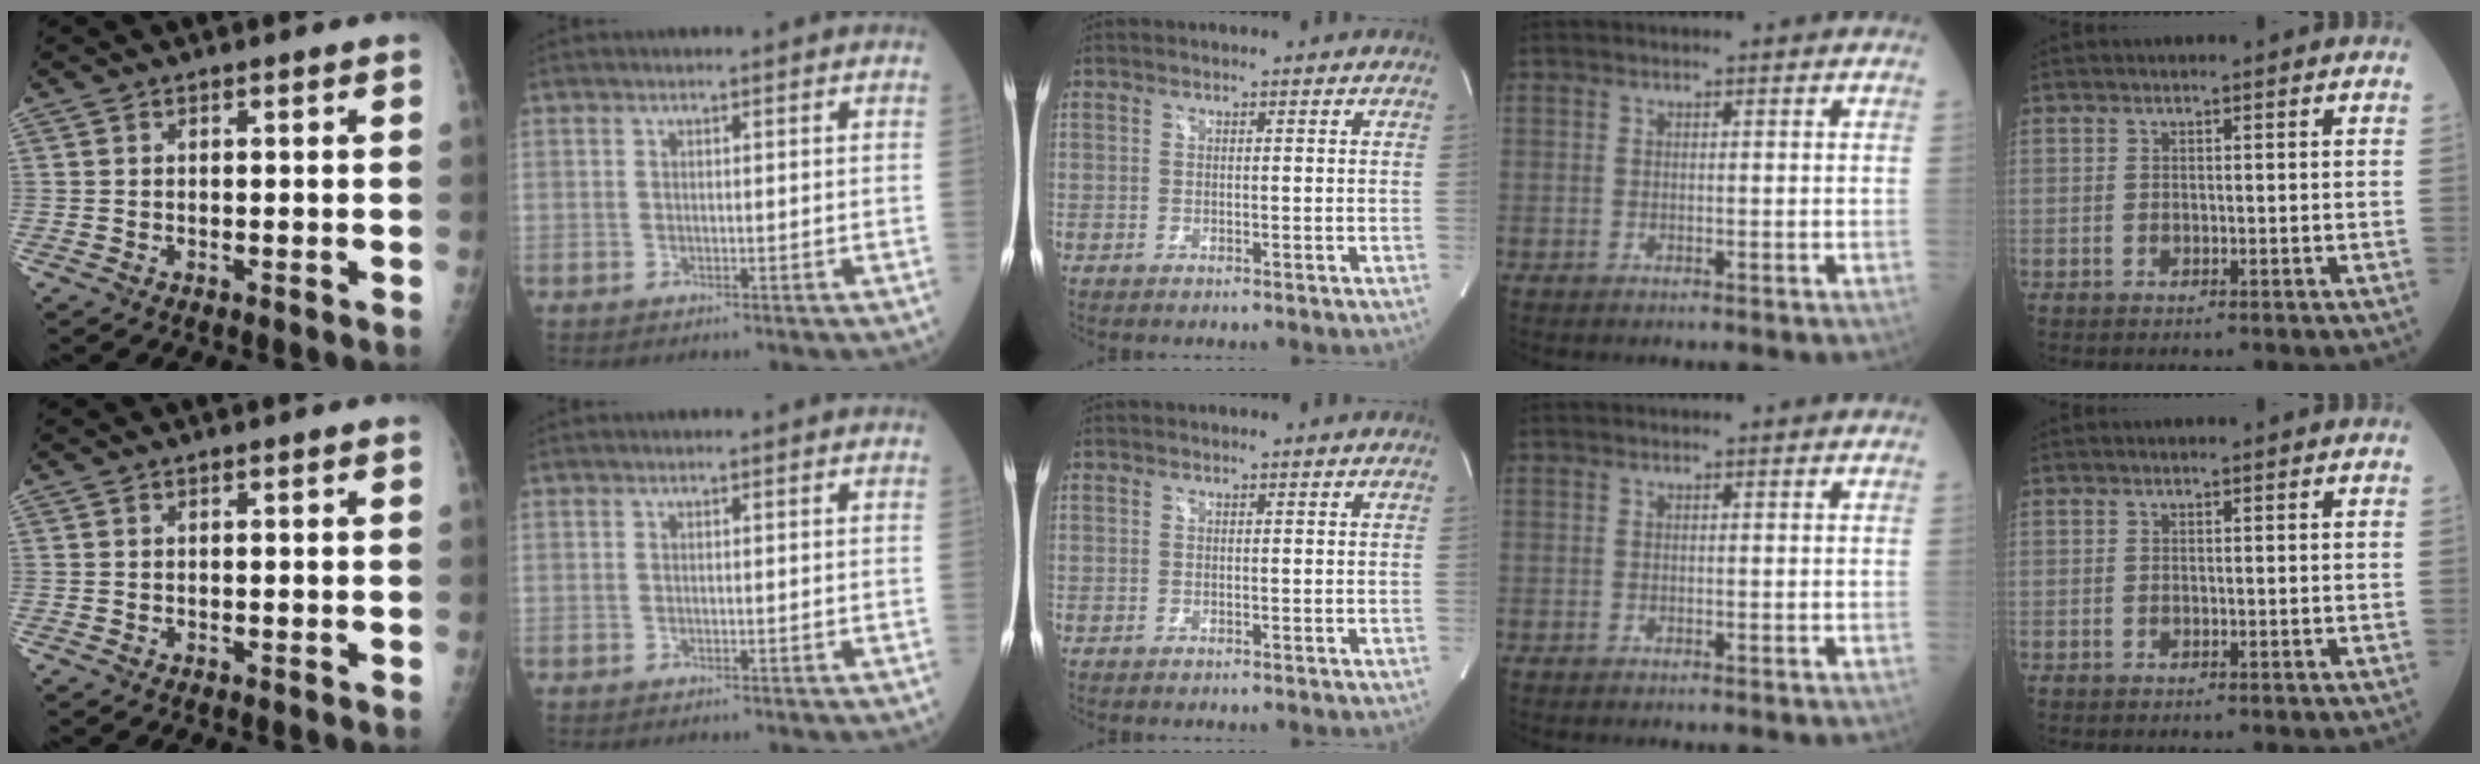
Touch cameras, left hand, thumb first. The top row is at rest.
{}